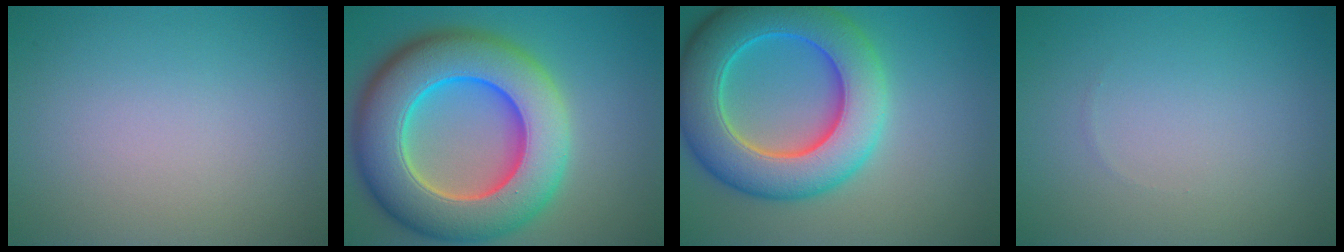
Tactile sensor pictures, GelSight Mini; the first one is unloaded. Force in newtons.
{"total": 13.6, "press": 13.6, "slide": 0.7}
{"total": 10.5, "press": 10.5, "slide": 0.3}
{"total": 0.0}